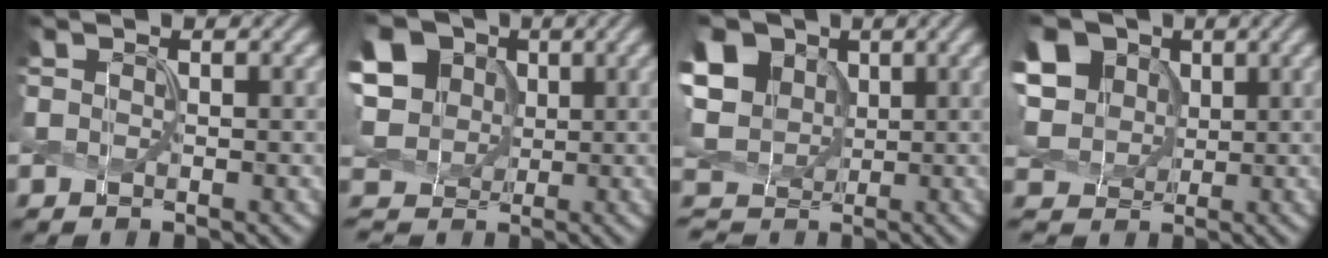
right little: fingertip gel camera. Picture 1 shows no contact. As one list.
[{"total": 13.2, "force": [3.7, 11.1, 6.1], "torque": [-0.161, 0.019, 0.055]}, {"total": 11.2, "force": [3.3, 9.1, 5.5], "torque": [-0.138, 0.021, 0.047]}, {"total": 12.1, "force": [4.2, 9.8, 5.8], "torque": [-0.150, 0.023, 0.070]}]